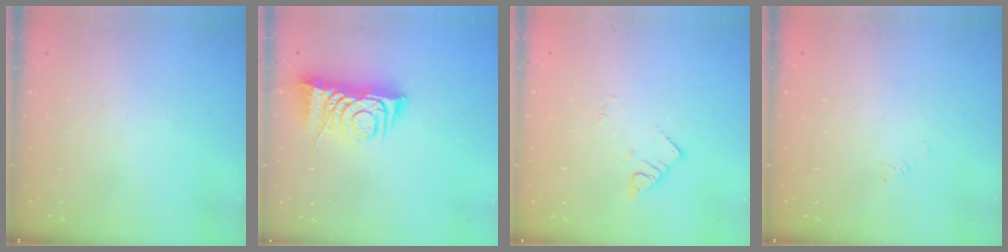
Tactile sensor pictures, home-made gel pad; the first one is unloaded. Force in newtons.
{"total": 9.1, "press": 9.0, "slide": 1.0}
{"total": 2.7, "press": 2.7, "slide": 0.1}
{"total": 1.7, "press": 1.7, "slide": 0.3}